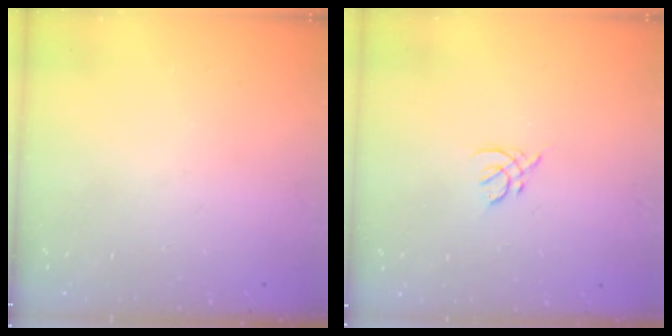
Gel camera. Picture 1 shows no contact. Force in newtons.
{"total": 2.0, "press": 1.9, "slide": 0.6}